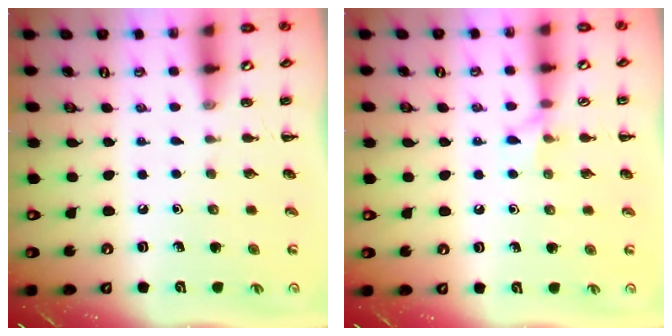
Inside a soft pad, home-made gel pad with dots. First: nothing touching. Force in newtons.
{"total": 5.3, "press": 5.2, "slide": 1.2}